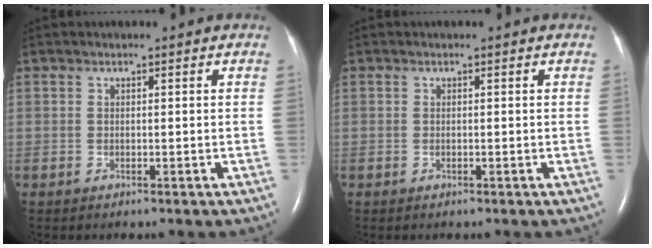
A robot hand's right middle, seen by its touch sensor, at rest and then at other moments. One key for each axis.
{"total": 0.0}